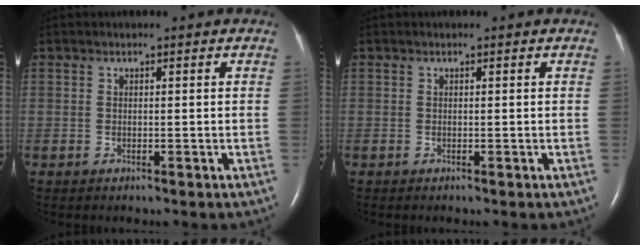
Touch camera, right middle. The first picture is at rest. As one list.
[{"total": 0.0}]